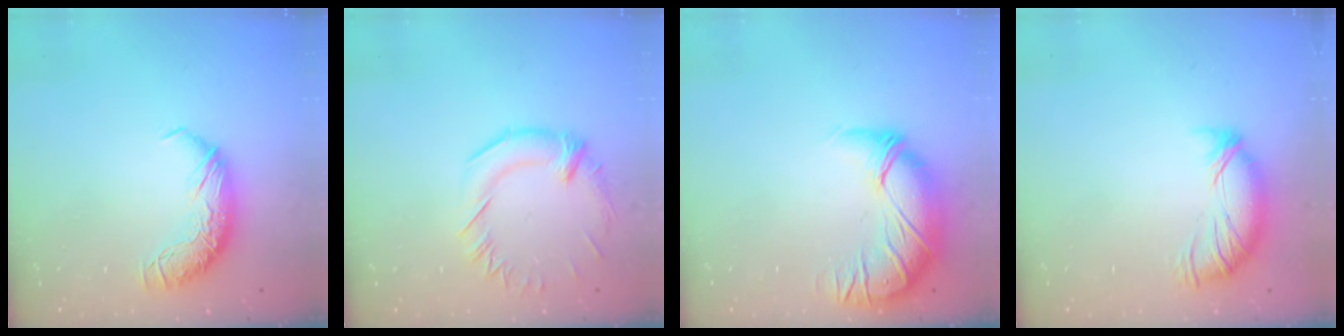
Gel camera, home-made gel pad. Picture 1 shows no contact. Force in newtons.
{"total": 1.2, "press": 0.6, "slide": 1.1}
{"total": 2.8, "press": 0.1, "slide": 2.8}
{"total": 3.7, "press": 3.3, "slide": 1.7}